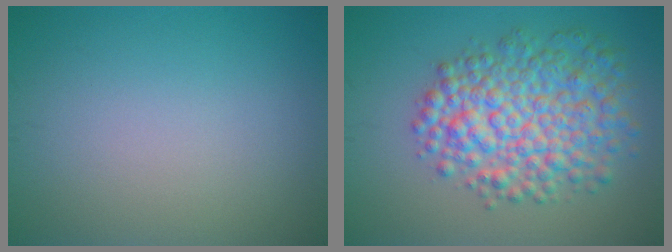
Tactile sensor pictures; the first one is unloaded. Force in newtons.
{"total": 7.9, "press": 7.9, "slide": 0.2}